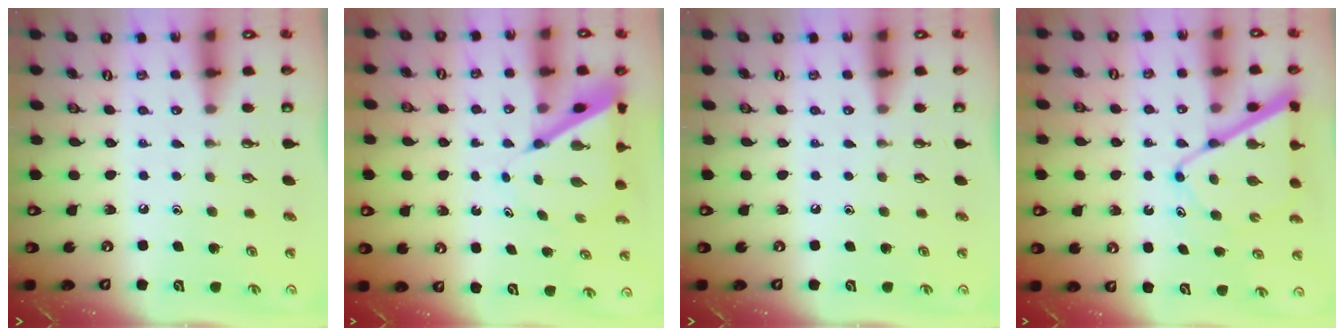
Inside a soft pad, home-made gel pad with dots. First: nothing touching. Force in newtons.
{"total": 7.4, "press": 7.4, "slide": 0.7}
{"total": 0.0}
{"total": 10.7, "press": 10.6, "slide": 1.0}